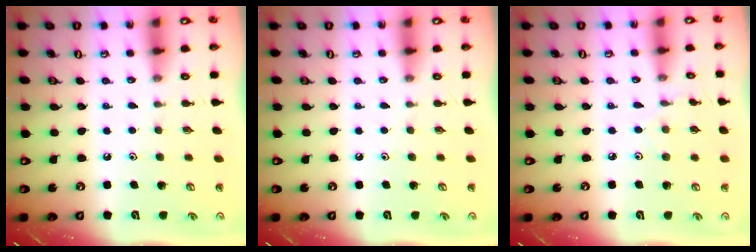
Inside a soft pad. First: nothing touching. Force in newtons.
{"total": 0.0}
{"total": 2.2, "press": 2.2, "slide": 0.4}